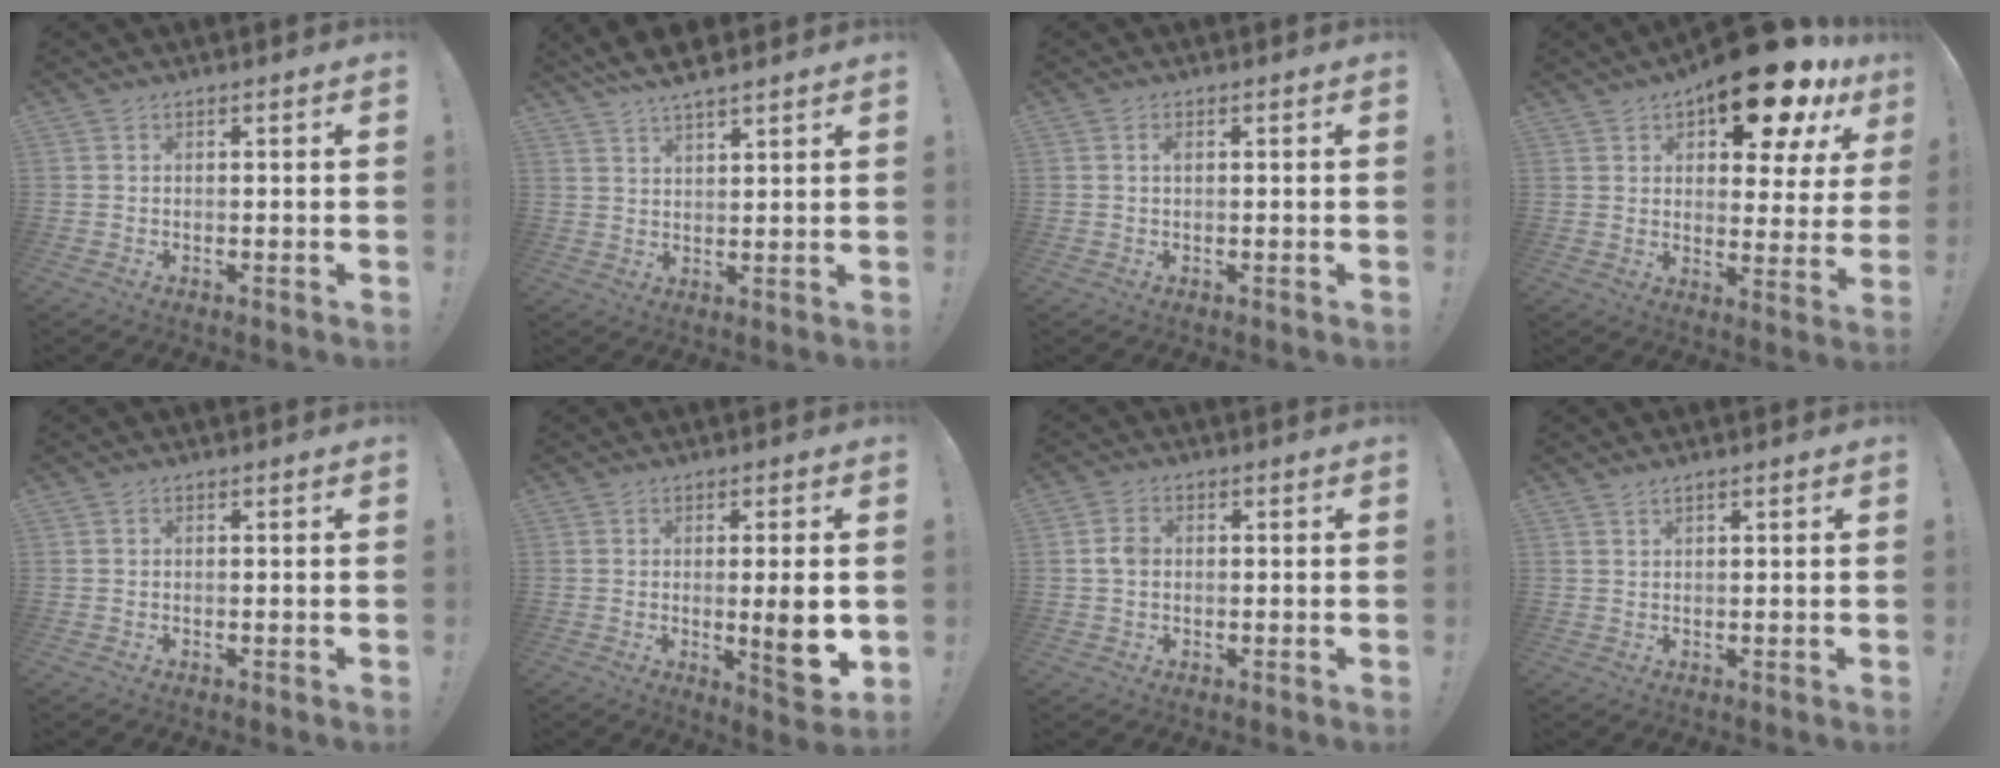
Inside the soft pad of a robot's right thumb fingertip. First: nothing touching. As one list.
[{"total": 6.2, "force": [5.3, 1.3, 2.9], "torque": [-0.062, -0.023, 0.101]}, {"total": 1.0, "force": [0.2, 0.5, 0.8], "torque": [-0.009, -0.001, 0.000]}, {"total": 18.5, "force": [12.7, 7.1, 11.5], "torque": [-0.159, -0.086, 0.213]}, {"total": 0.0}, {"total": 9.6, "force": [-0.5, 1.7, 9.4], "torque": [-0.118, -0.014, -0.010]}, {"total": 3.7, "force": [0.0, 2.8, 2.5], "torque": [-0.040, 0.007, 0.001]}, {"total": 1.1, "force": [1.0, 0.2, 0.5], "torque": [-0.010, -0.001, 0.019]}]